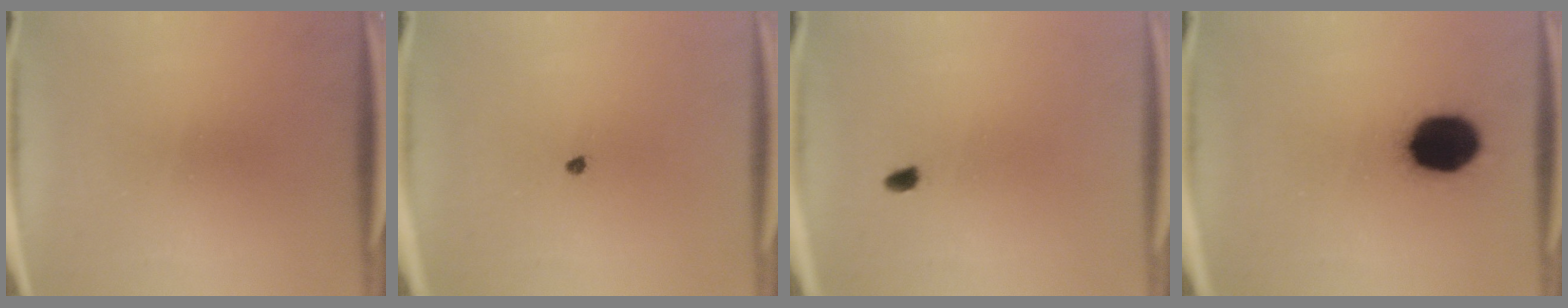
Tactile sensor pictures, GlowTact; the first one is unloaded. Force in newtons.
{"total": 0.7}
{"total": 1.2}
{"total": 15.6}